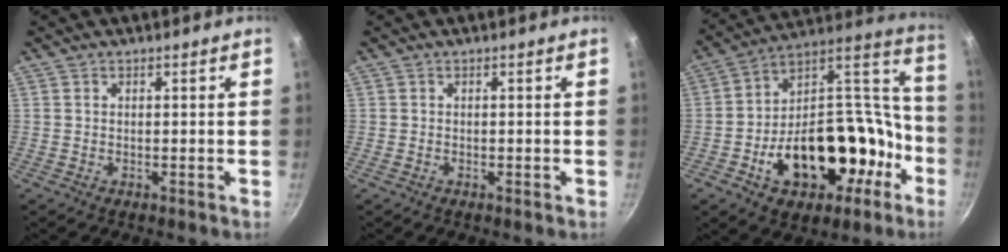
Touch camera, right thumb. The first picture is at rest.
{"total": 0.0}
{"total": 28.9, "force": [-10.0, 18.5, 19.8], "torque": [-0.267, 0.093, -0.141]}